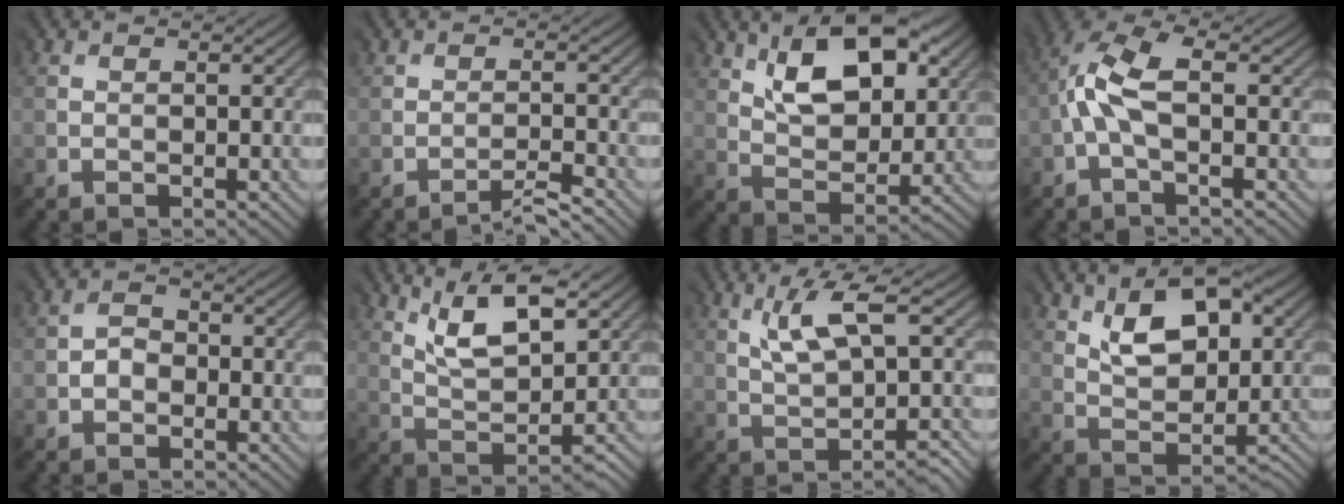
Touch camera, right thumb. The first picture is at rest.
{"total": 2.1, "force": [-2.0, -0.5, -0.3], "torque": [0.013, 0.006, -0.044]}
{"total": 11.3, "force": [6.6, 5.4, 7.4], "torque": [-0.121, 0.002, 0.108]}
{"total": 6.8, "force": [0.3, 3.0, 6.1], "torque": [-0.143, 0.026, -0.005]}
{"total": 1.8, "force": [-0.8, 1.7, 0.0], "torque": [0.002, 0.003, -0.019]}
{"total": 8.2, "force": [5.7, 2.5, 5.3], "torque": [-0.097, 0.007, 0.102]}
{"total": 4.7, "force": [1.7, 0.7, 4.4], "torque": [-0.069, 0.012, 0.033]}
{"total": 7.5, "force": [4.2, 4.0, 4.8], "torque": [-0.078, 0.015, 0.069]}